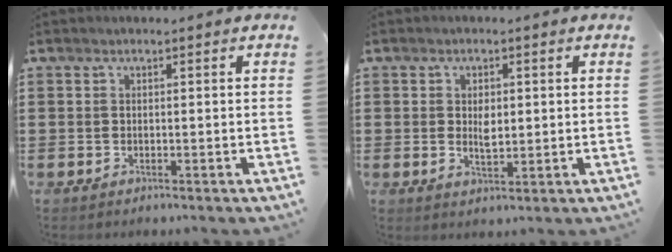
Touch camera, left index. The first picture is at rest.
{"total": 2.9, "force": [0.4, 1.5, 2.4], "torque": [-0.043, 0.003, 0.005]}